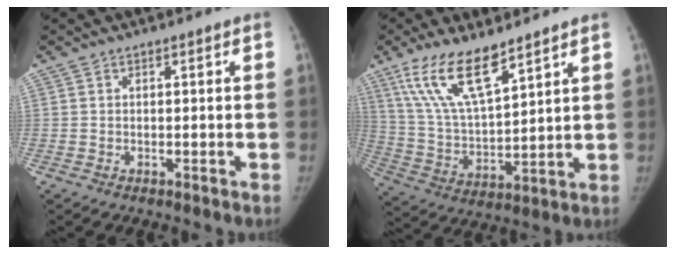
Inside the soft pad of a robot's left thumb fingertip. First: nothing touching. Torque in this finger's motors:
{"motor_torque": [0.11, 0.35, 1.42, -1.30, 0.14]}